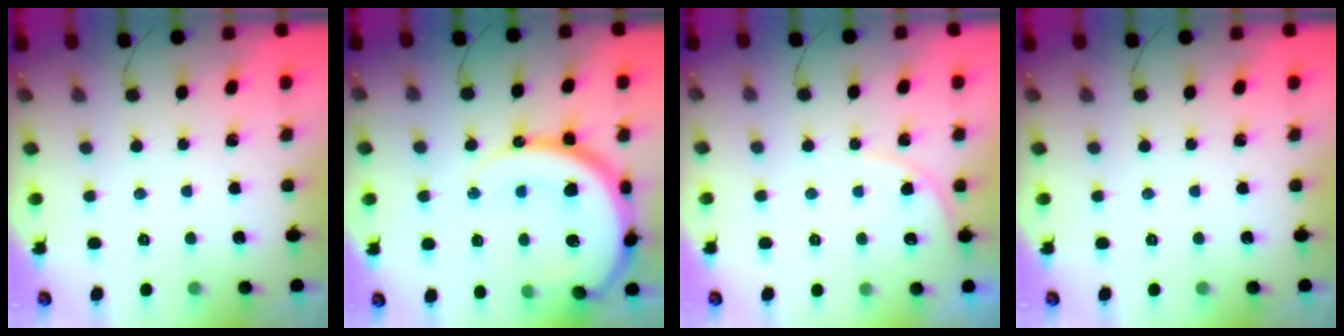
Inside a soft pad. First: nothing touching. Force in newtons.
{"total": 20.8, "press": 20.7, "slide": 2.0}
{"total": 4.4, "press": 4.3, "slide": 0.3}
{"total": 0.0}